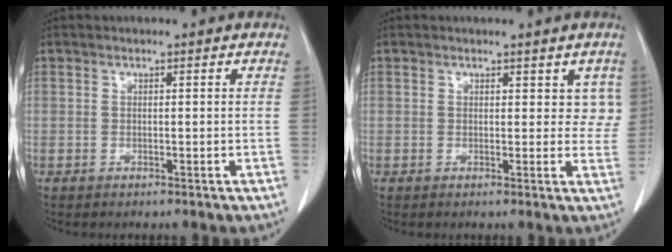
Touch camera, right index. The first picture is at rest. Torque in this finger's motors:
{"motor_torque": [-0.02, 0.01, 0.00, -0.01]}